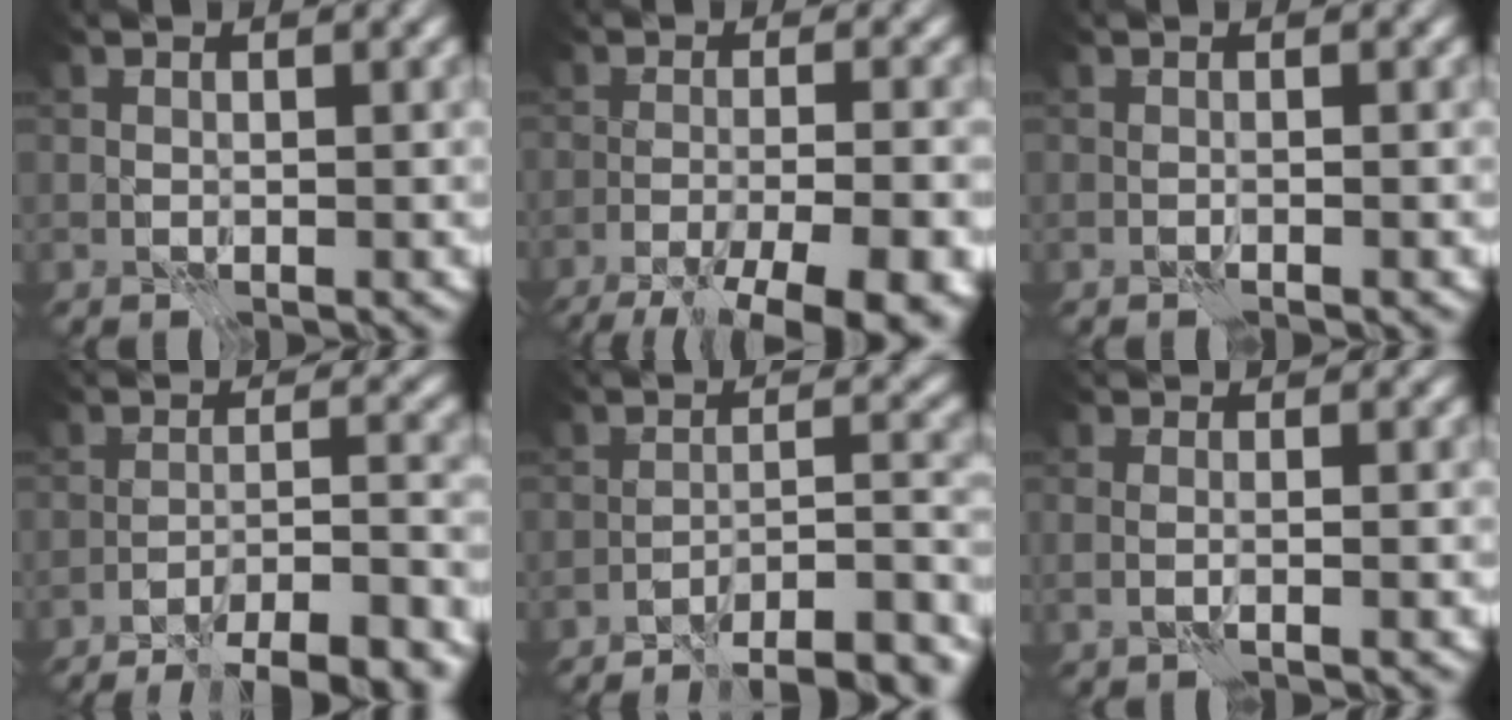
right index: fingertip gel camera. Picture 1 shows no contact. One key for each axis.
{"total": 12.5, "fx": -9.2, "fy": 2.8, "fz": 7.9, "tx": -0.101, "ty": -0.018, "tz": -0.118}
{"total": 0.5, "fx": -0.2, "fy": -0.5, "fz": 0.1, "tx": 0.000, "ty": -0.003, "tz": -0.007}
{"total": 10.3, "fx": -8.9, "fy": 1.6, "fz": 4.9, "tx": -0.057, "ty": 0.001, "tz": -0.116}
{"total": 14.5, "fx": -13.4, "fy": 2.6, "fz": 5.0, "tx": -0.031, "ty": 0.019, "tz": -0.162}
{"total": 0.7, "fx": -0.2, "fy": -0.2, "fz": 0.7, "tx": -0.013, "ty": -0.001, "tz": -0.004}